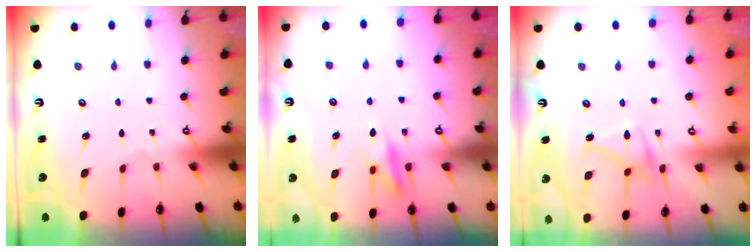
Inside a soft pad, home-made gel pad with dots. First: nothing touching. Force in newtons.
{"total": 10.5, "press": 10.4, "slide": 1.2}
{"total": 13.9, "press": 13.9, "slide": 0.5}